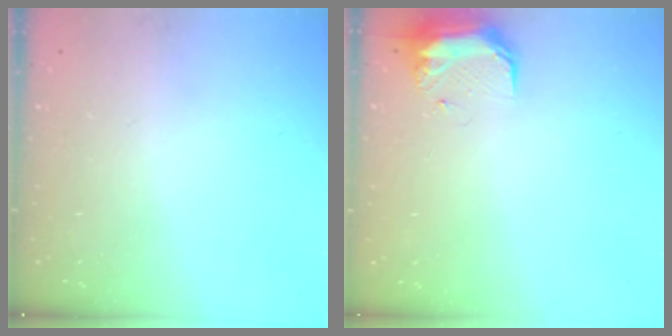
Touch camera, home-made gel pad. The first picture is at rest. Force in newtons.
{"total": 9.3, "press": 9.1, "slide": 1.9}